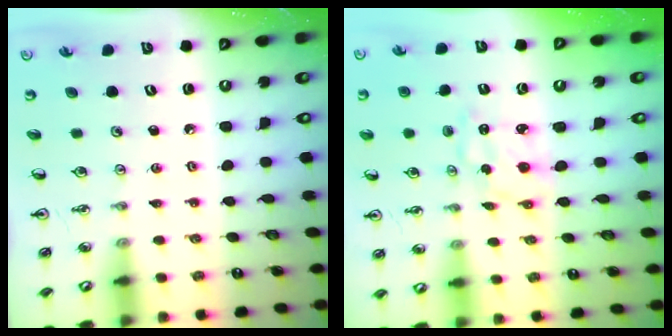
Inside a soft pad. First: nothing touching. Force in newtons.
{"total": 2.3, "press": 2.3, "slide": 0.2}